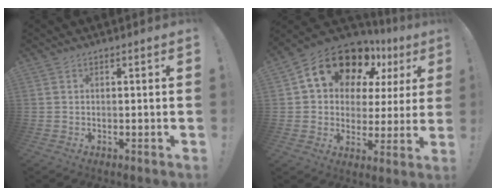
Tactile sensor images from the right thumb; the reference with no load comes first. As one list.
[{"total": 17.5, "force": [10.8, 10.5, 9.0], "torque": [-0.143, -0.063, 0.200]}]